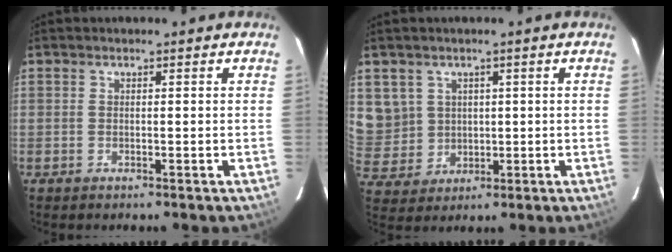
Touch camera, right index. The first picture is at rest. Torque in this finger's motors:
{"motor_torque": [0.07, 0.05, 0.03, 0.00]}